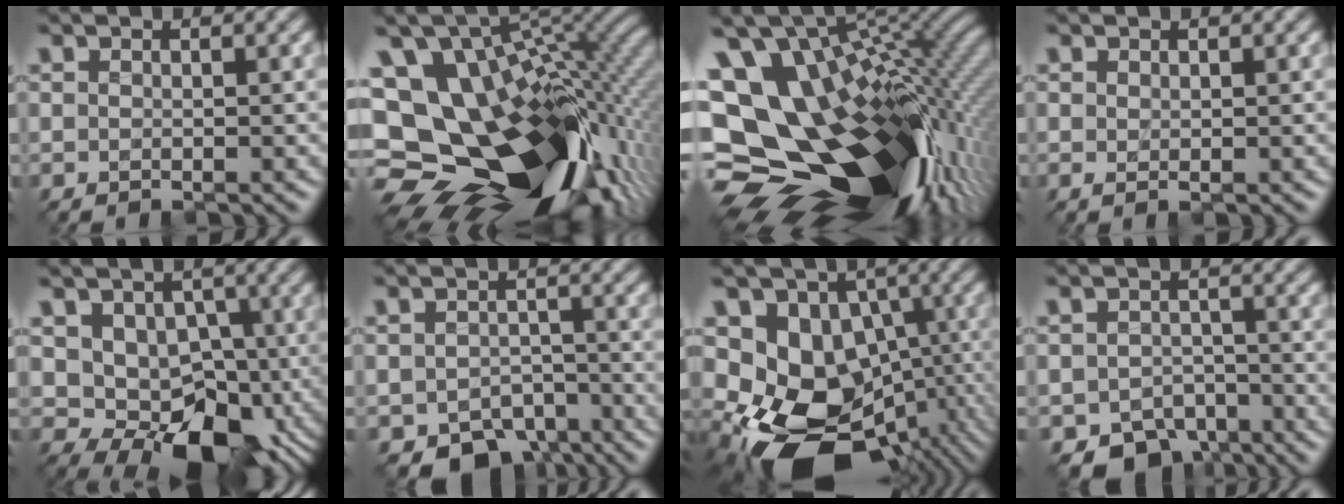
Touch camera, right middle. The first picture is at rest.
{"total": 18.1, "force": [-5.0, 11.6, 13.0], "torque": [-0.242, -0.024, -0.054]}
{"total": 19.0, "force": [-3.2, 12.0, 14.4], "torque": [-0.261, -0.031, -0.013]}
{"total": 0.0}
{"total": 9.3, "force": [-1.2, 6.6, 6.4], "torque": [-0.083, -0.006, -0.013]}
{"total": 4.1, "force": [-3.2, 2.4, 1.1], "torque": [-0.017, -0.014, -0.045]}
{"total": 13.1, "force": [-3.4, 10.5, 7.1], "torque": [-0.102, -0.027, -0.043]}
{"total": 3.7, "force": [-2.9, 2.2, 0.6], "torque": [-0.010, -0.011, -0.045]}